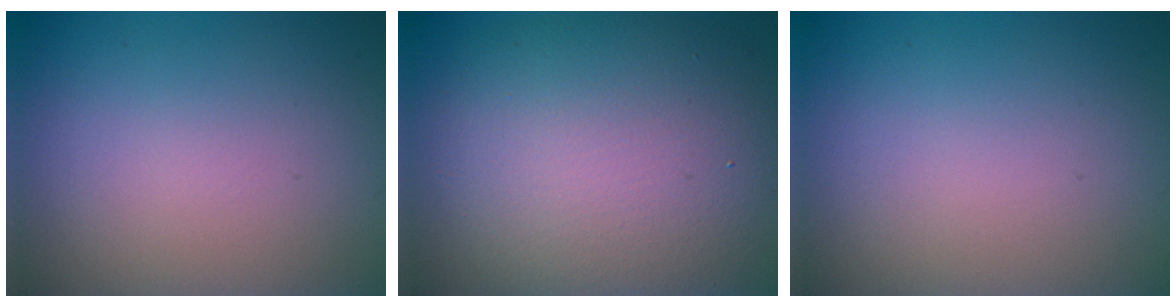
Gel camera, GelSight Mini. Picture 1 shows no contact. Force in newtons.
{"total": 12.3, "press": 12.2, "slide": 0.9}
{"total": 0.0}